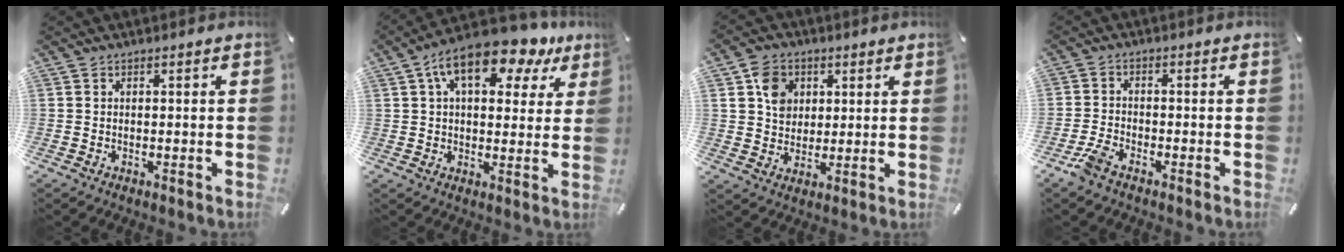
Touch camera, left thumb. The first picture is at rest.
{"total": 13.8, "force": [7.4, 6.8, 9.5], "torque": [-0.149, -0.027, 0.123]}
{"total": 7.8, "force": [2.4, 6.8, 2.8], "torque": [-0.041, 0.006, 0.045]}
{"total": 3.9, "force": [-2.9, 1.7, 1.8], "torque": [-0.055, 0.007, -0.062]}